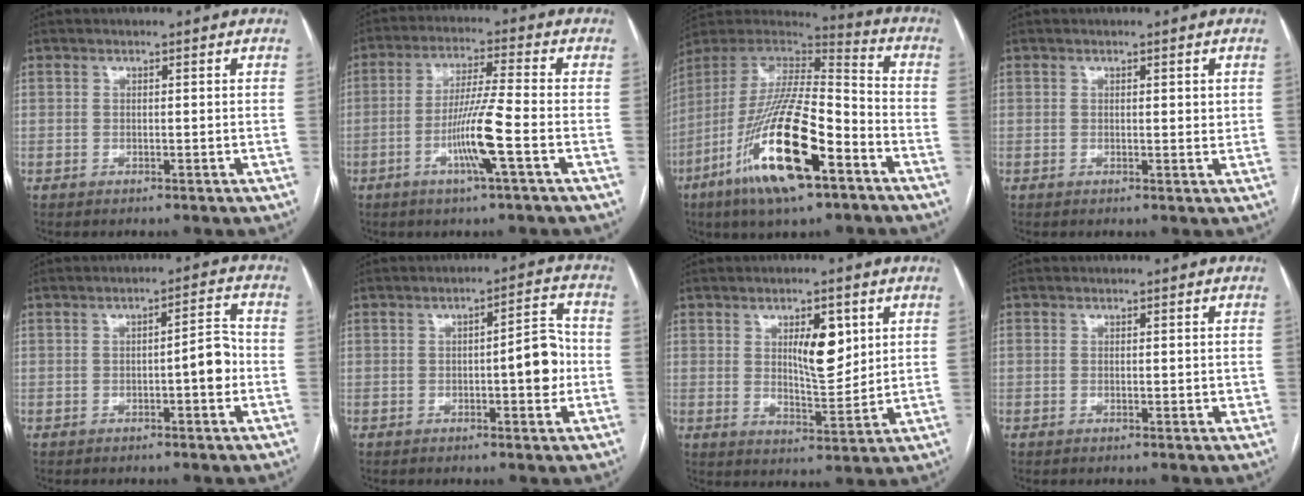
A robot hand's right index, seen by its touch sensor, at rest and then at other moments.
{"total": 9.0, "force": [-3.2, -0.9, 8.4], "torque": [-0.163, -0.006, -0.064]}
{"total": 22.7, "force": [-10.7, 4.7, 19.4], "torque": [-0.390, -0.036, -0.190]}
{"total": 1.3, "force": [0.5, 0.5, 1.1], "torque": [-0.014, -0.002, 0.005]}
{"total": 4.6, "force": [-1.1, 0.9, 4.4], "torque": [-0.058, 0.014, -0.015]}
{"total": 6.5, "force": [-0.9, 1.6, 6.2], "torque": [-0.080, 0.015, -0.012]}
{"total": 7.4, "force": [2.6, 2.5, 6.5], "torque": [-0.103, -0.004, 0.047]}
{"total": 2.0, "force": [-0.1, 1.0, 1.7], "torque": [-0.027, 0.001, 0.000]}